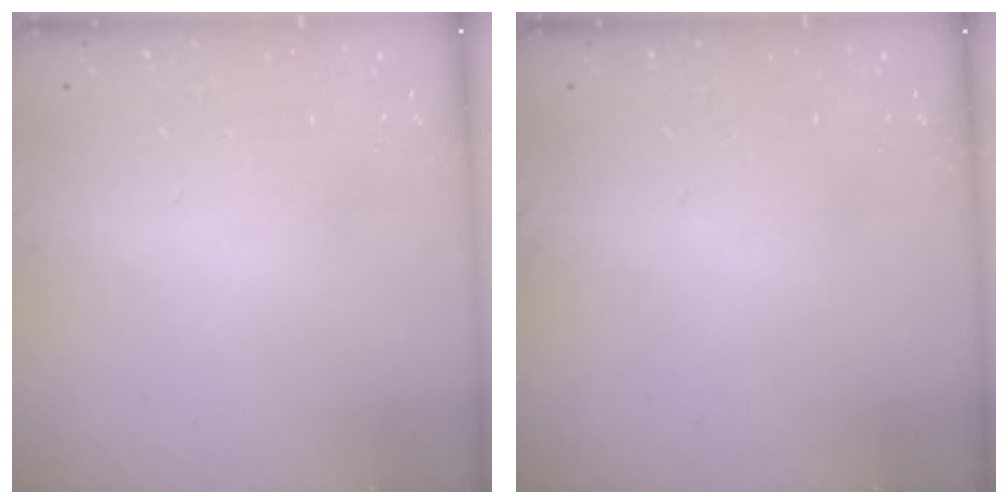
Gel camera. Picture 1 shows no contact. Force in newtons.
{"total": 0.0}